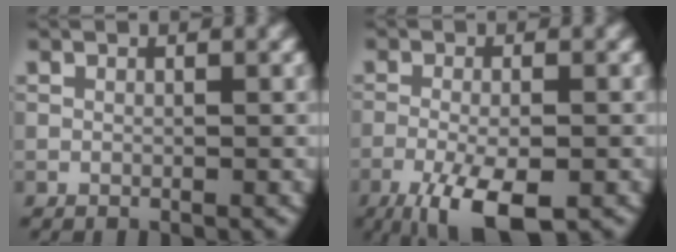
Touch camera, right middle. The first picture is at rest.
{"total": 7.2, "force": [-4.1, 2.1, 5.5], "torque": [-0.106, -0.013, -0.073]}